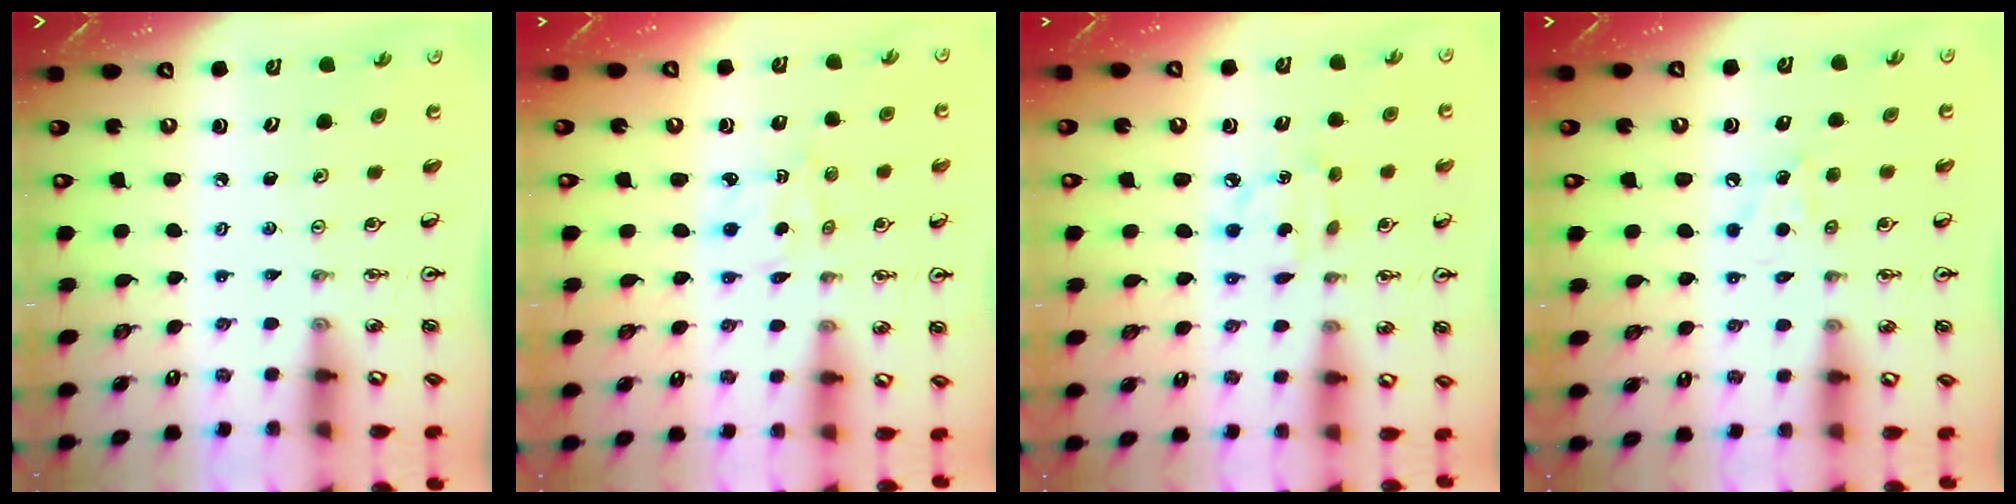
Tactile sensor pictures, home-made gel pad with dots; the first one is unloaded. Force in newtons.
{"total": 2.1, "press": 2.0, "slide": 0.6}
{"total": 4.4, "press": 4.4, "slide": 0.1}
{"total": 5.5, "press": 5.4, "slide": 1.2}